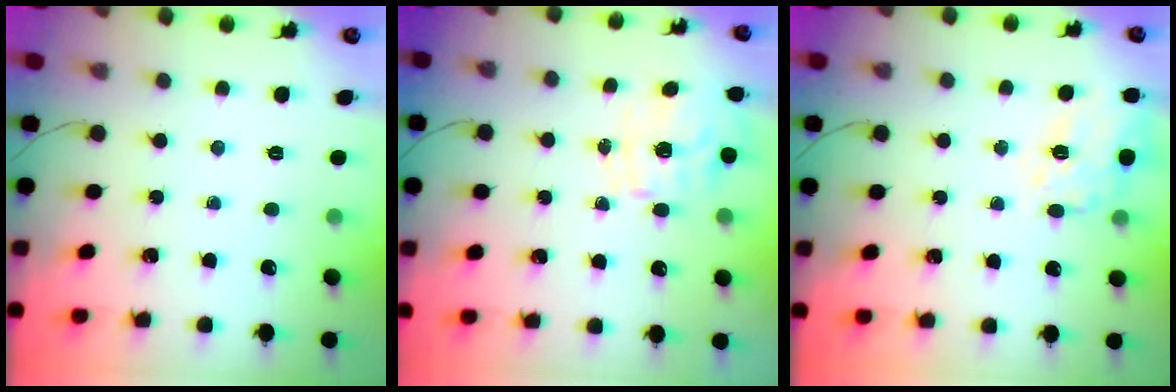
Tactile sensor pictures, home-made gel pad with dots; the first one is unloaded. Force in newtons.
{"total": 1.7, "press": 1.5, "slide": 0.8}
{"total": 17.0, "press": 16.8, "slide": 2.4}